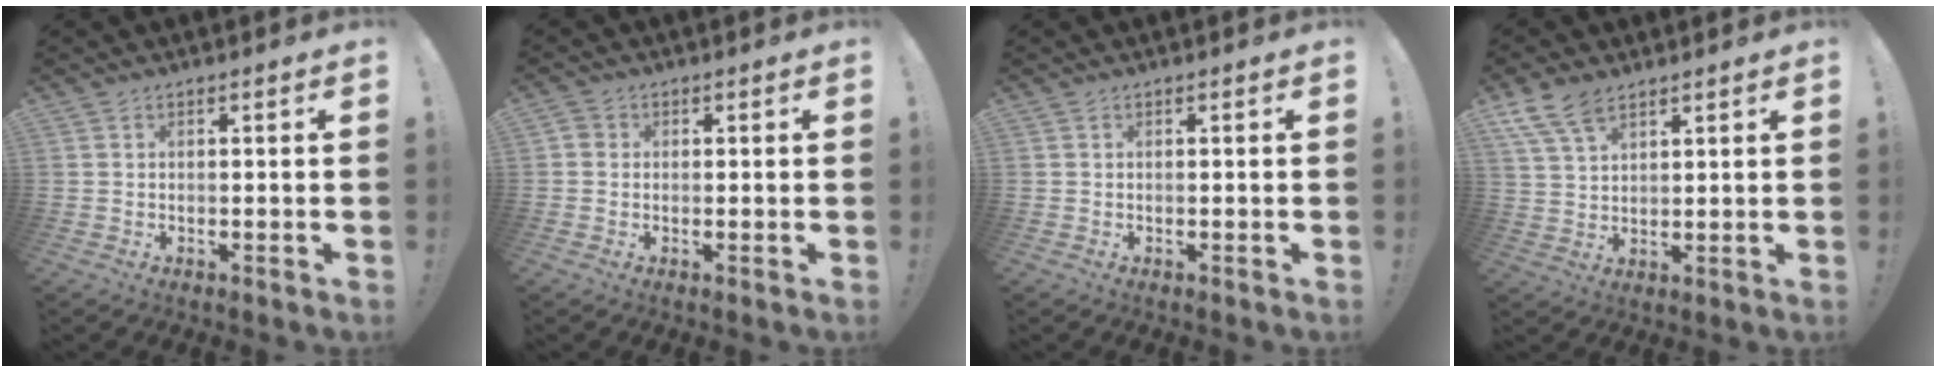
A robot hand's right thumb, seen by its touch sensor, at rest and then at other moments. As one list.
[{"total": 1.9, "force": [0.0, 1.7, 0.9], "torque": [-0.010, 0.003, 0.000]}, {"total": 0.0}, {"total": 8.8, "force": [6.1, 4.3, 4.8], "torque": [-0.096, -0.018, 0.120]}]